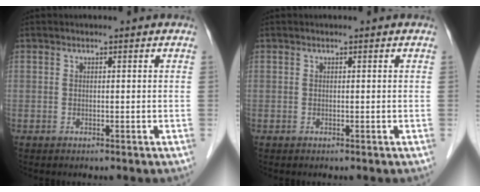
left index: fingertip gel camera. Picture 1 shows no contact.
{"total": 0.0}